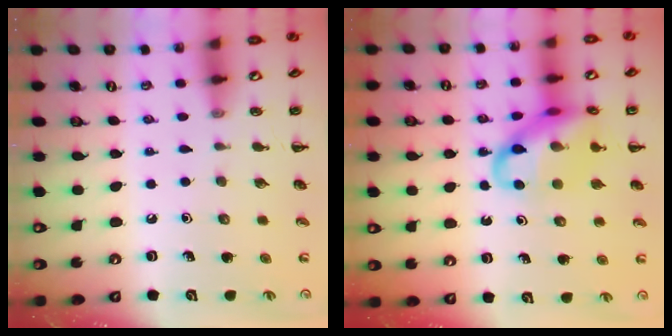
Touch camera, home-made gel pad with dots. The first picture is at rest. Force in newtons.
{"total": 15.8, "press": 15.5, "slide": 3.0}